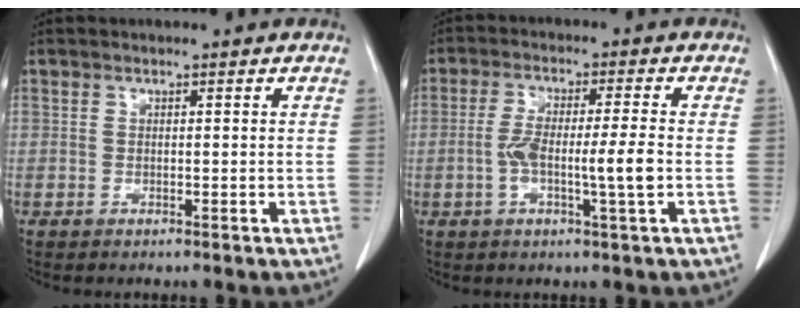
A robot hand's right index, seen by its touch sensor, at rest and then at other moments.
{"total": 7.6, "force": [-1.4, 0.2, 7.5], "torque": [-0.143, 0.003, -0.027]}